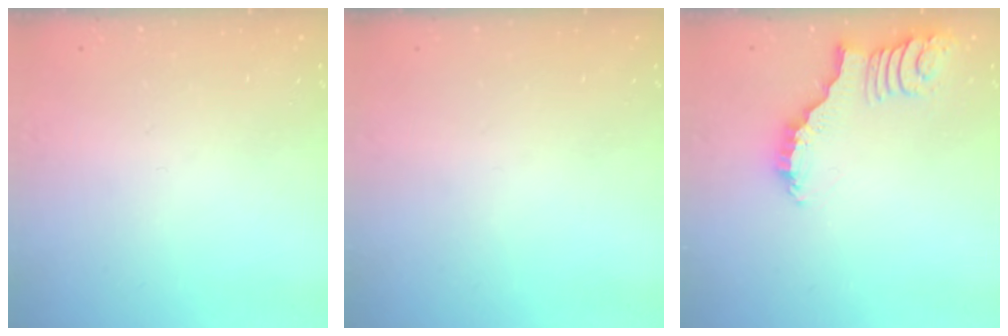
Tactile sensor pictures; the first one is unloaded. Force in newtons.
{"total": 0.0}
{"total": 2.4, "press": 2.4, "slide": 0.4}